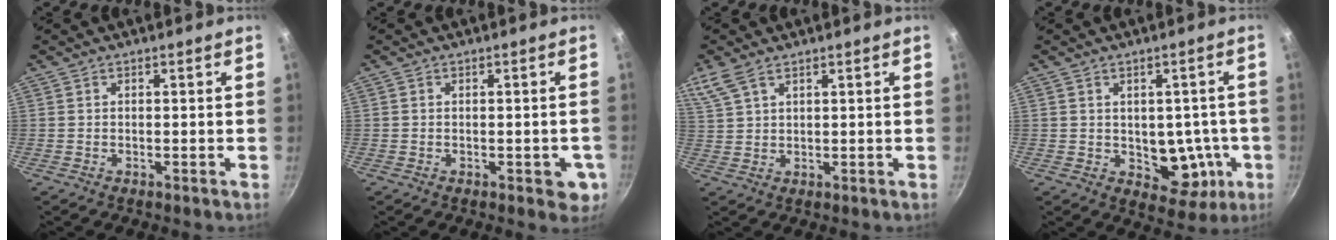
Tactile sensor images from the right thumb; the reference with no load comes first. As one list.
[{"total": 4.7, "force": [-1.2, 2.5, 3.8], "torque": [-0.022, 0.005, -0.014]}, {"total": 5.0, "force": [3.4, 2.2, 2.9], "torque": [-0.065, -0.002, 0.076]}, {"total": 9.7, "force": [-1.2, 6.8, 6.7], "torque": [-0.039, 0.001, -0.004]}]